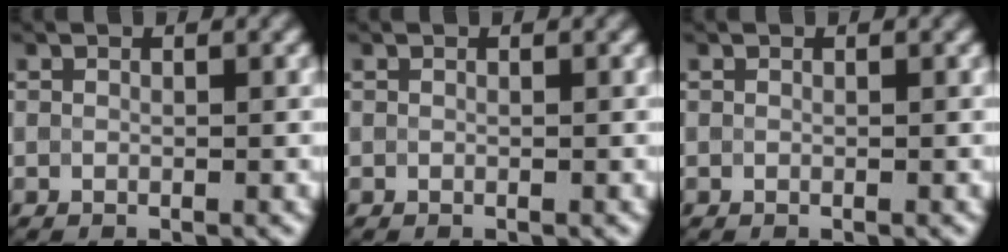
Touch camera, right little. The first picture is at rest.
{"total": 0.0}
{"total": 0.0}